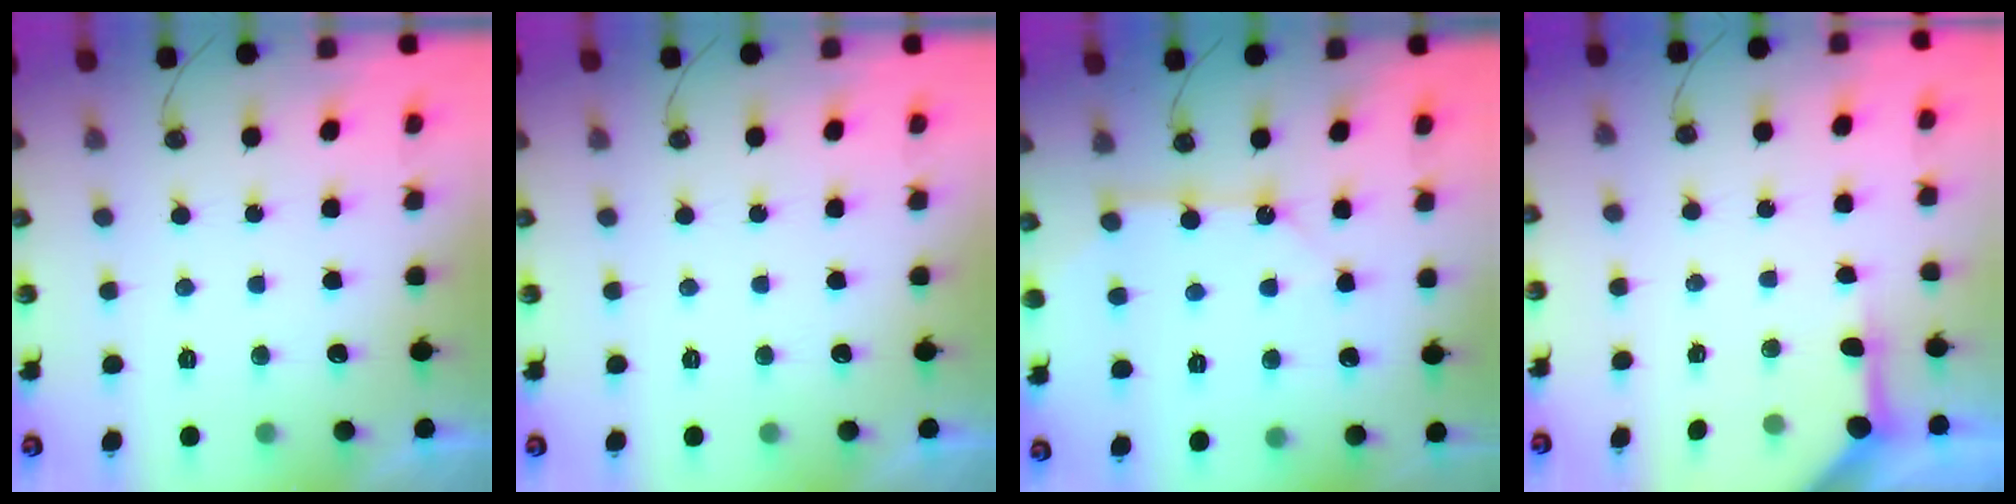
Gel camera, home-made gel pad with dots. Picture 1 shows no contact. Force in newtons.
{"total": 0.0}
{"total": 8.1, "press": 8.1, "slide": 0.3}
{"total": 4.5, "press": 4.5, "slide": 0.2}